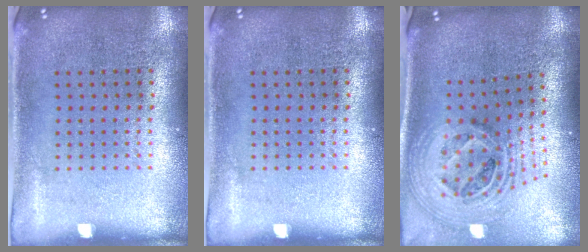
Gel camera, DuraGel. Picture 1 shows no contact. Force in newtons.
{"total": 0.0}
{"total": 2.5, "press": 1.8, "slide": 1.8}